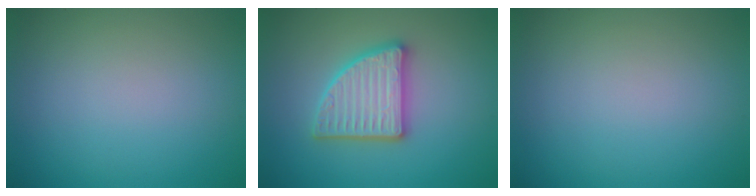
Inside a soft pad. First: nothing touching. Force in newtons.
{"total": 5.0, "press": 4.9, "slide": 0.8}
{"total": 0.0}